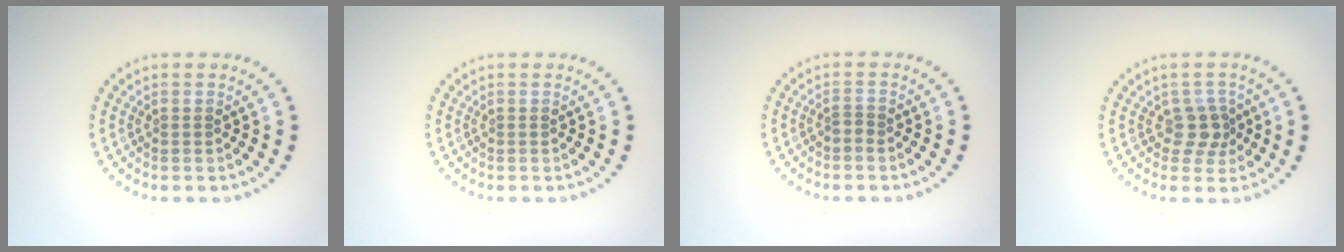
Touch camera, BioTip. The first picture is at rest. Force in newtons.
{"total": 0.0}
{"total": 0.6, "press": 0.4, "slide": 0.5}
{"total": 2.3, "press": 1.9, "slide": 1.4}